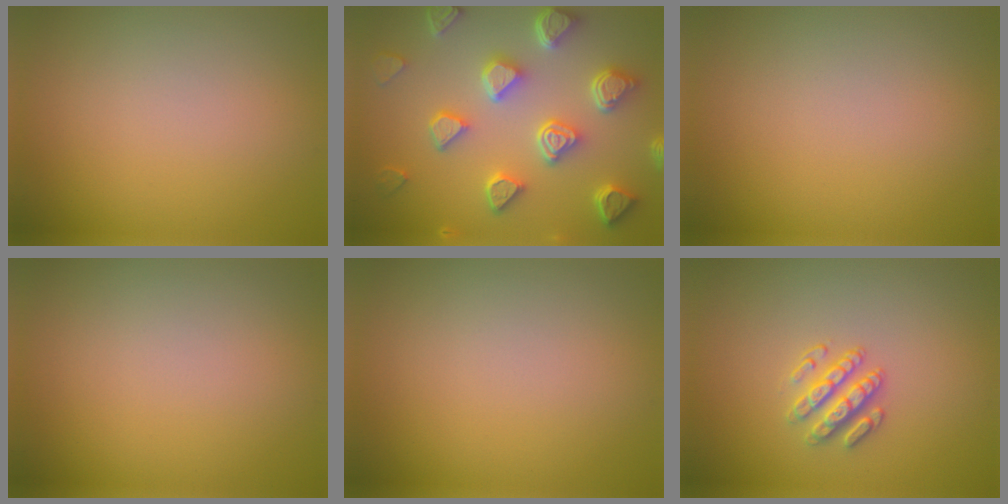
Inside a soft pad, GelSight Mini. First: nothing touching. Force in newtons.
{"total": 7.1, "press": 5.7, "slide": 4.2}
{"total": 0.0}
{"total": 0.0}
{"total": 0.0}
{"total": 2.7, "press": 2.5, "slide": 1.2}